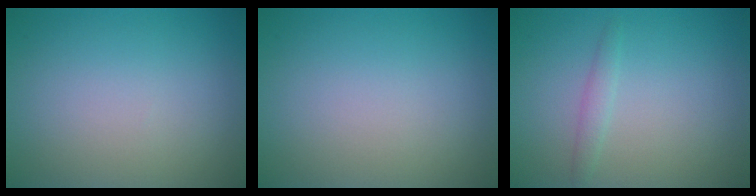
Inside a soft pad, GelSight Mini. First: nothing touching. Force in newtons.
{"total": 0.0}
{"total": 1.2, "press": 1.2, "slide": 0.1}